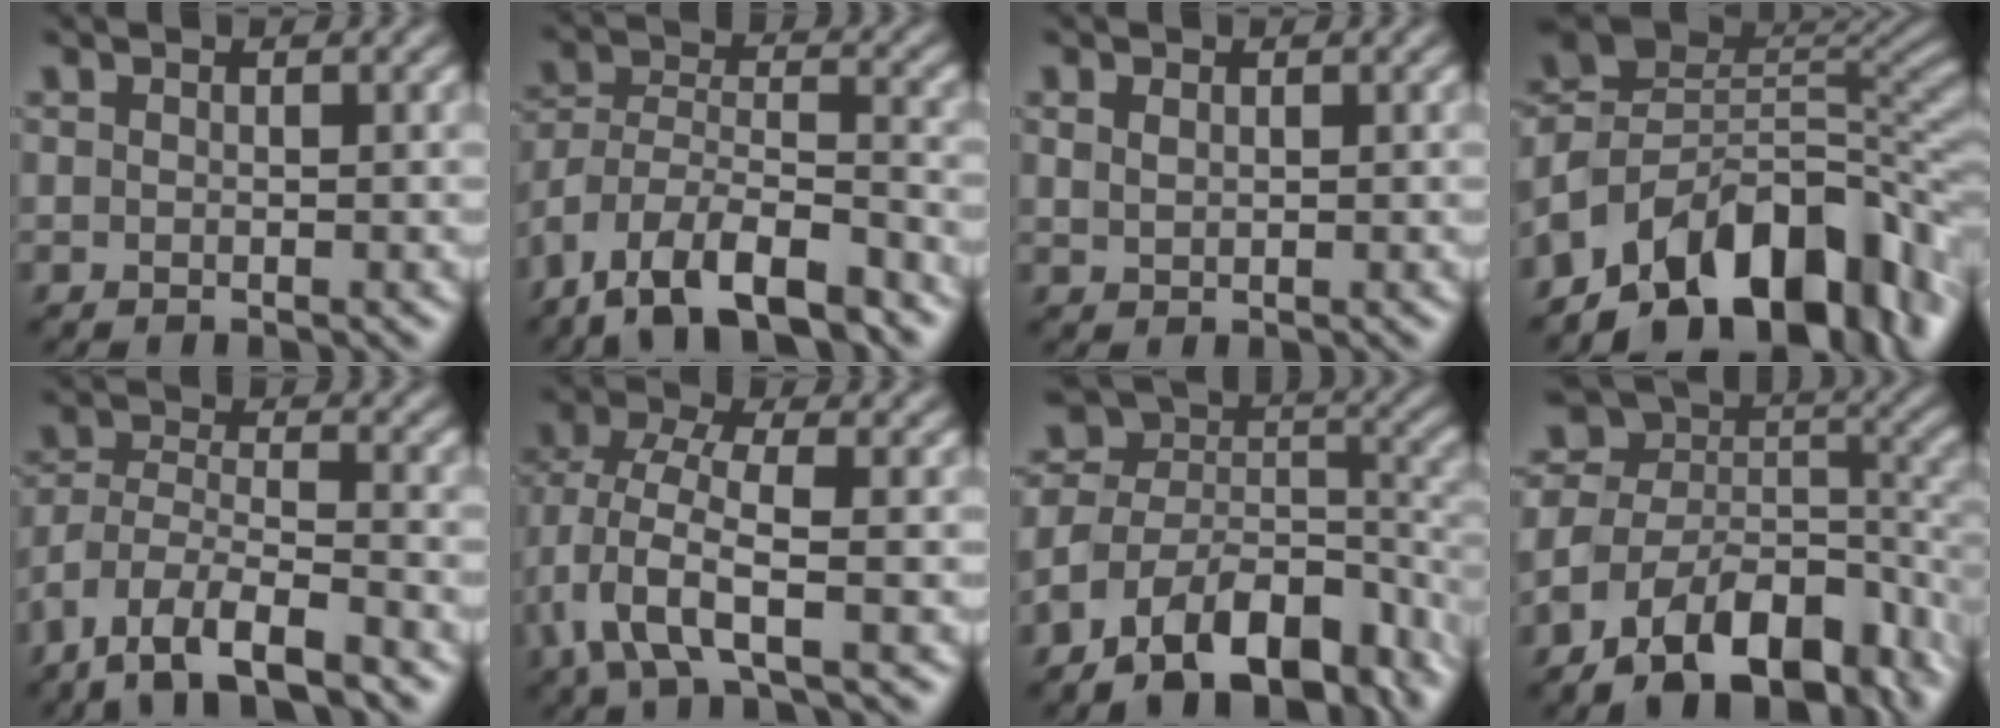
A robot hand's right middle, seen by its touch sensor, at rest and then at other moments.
{"total": 12.8, "force": [-10.0, 5.2, 6.1], "torque": [-0.110, -0.012, -0.169]}
{"total": 0.9, "force": [0.5, 0.6, 0.4], "torque": [-0.010, 0.001, 0.014]}
{"total": 13.8, "force": [-7.9, 7.4, 8.6], "torque": [-0.129, 0.019, -0.142]}
{"total": 8.7, "force": [-6.5, 3.0, 4.9], "torque": [-0.096, -0.005, -0.125]}
{"total": 5.6, "force": [-1.7, 2.3, 4.8], "torque": [-0.117, 0.003, -0.046]}
{"total": 13.3, "force": [-8.5, 7.1, 7.5], "torque": [-0.145, -0.009, -0.144]}
{"total": 14.3, "force": [-7.9, 8.0, 8.8], "torque": [-0.168, -0.026, -0.115]}